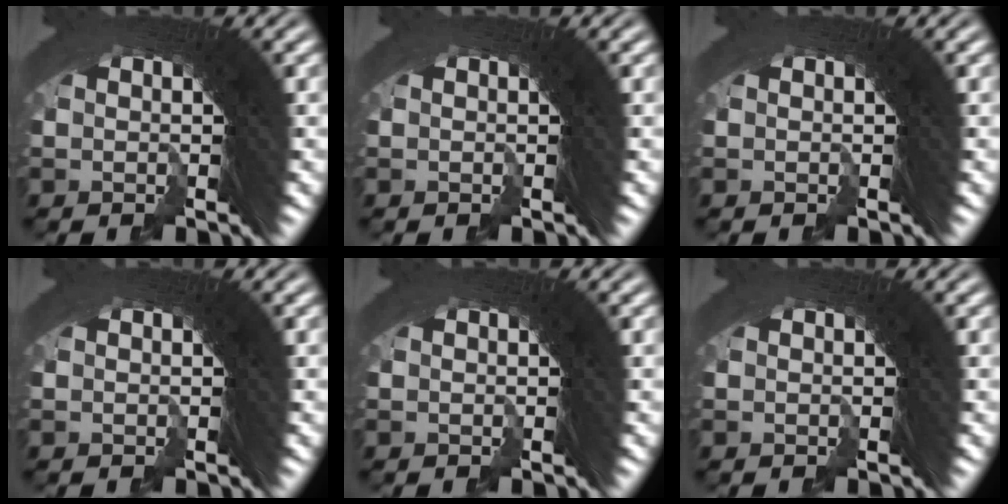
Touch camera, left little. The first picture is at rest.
{"total": 0.0}
{"total": 0.0}
{"total": 0.0}
{"total": 0.0}
{"total": 0.0}